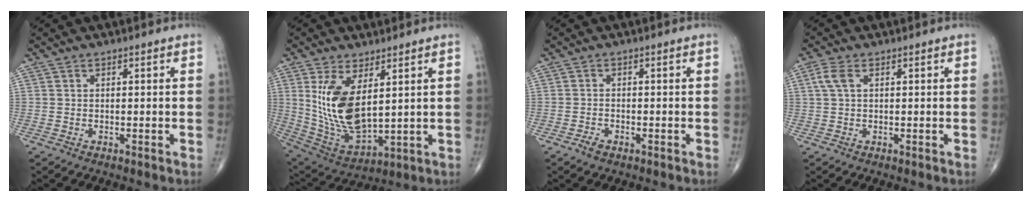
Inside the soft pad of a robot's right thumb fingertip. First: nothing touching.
{"total": 14.5, "force": [3.6, 7.0, 12.2], "torque": [-0.228, -0.025, 0.095]}
{"total": 1.7, "force": [-1.1, 0.9, 0.9], "torque": [-0.017, 0.008, -0.018]}
{"total": 3.0, "force": [0.9, 1.5, 2.4], "torque": [-0.070, 0.014, 0.019]}